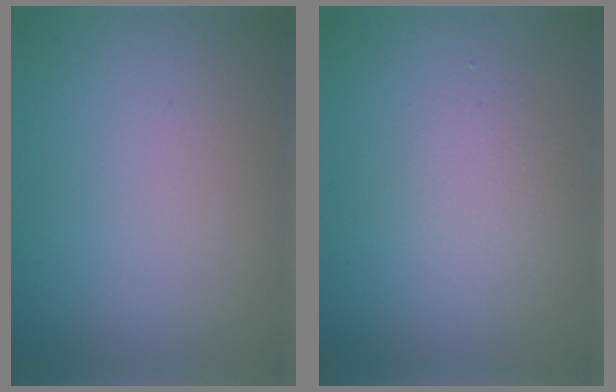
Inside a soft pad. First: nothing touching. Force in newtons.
{"total": 1.7, "press": 1.7, "slide": 0.0}